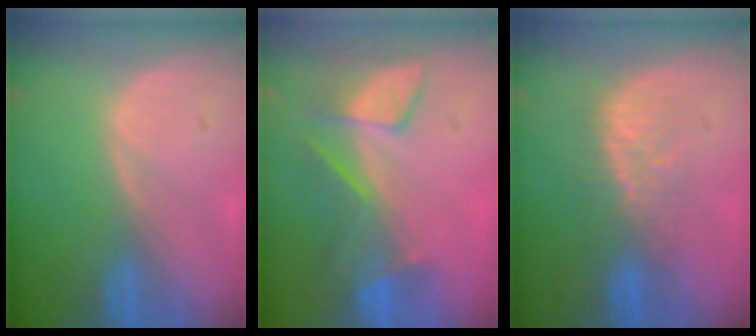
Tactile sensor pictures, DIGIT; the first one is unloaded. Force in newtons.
{"total": 8.5, "press": 7.2, "slide": 4.5}
{"total": 5.7, "press": 5.5, "slide": 1.4}